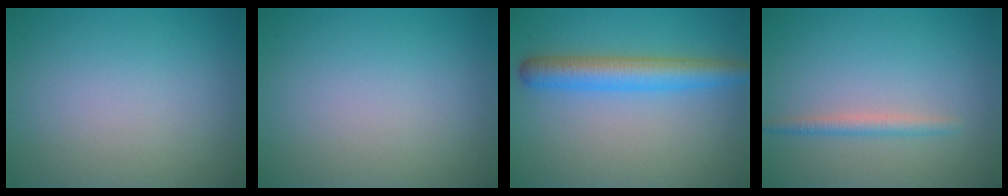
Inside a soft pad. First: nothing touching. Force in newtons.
{"total": 0.0}
{"total": 4.6, "press": 4.6, "slide": 0.2}
{"total": 1.5, "press": 1.5, "slide": 0.0}